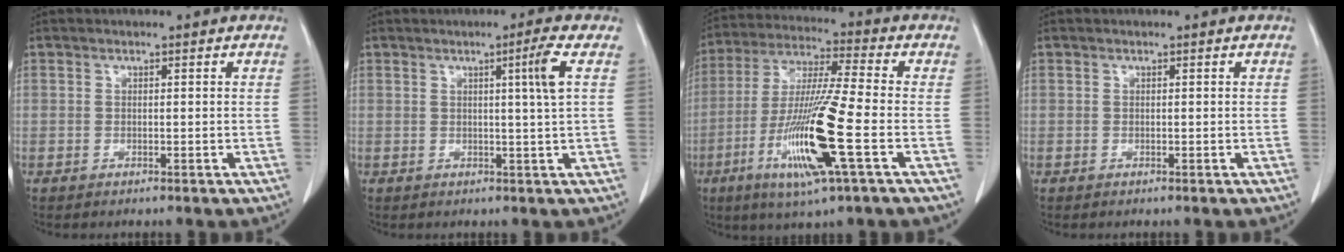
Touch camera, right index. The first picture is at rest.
{"total": 3.8, "force": [1.0, -1.3, 3.4], "torque": [-0.058, -0.007, 0.019]}
{"total": 16.1, "force": [-5.4, 0.0, 15.2], "torque": [-0.310, -0.024, -0.103]}
{"total": 0.0}